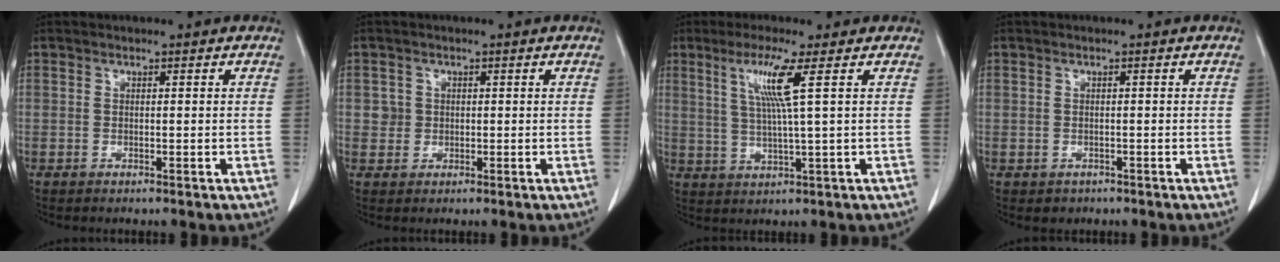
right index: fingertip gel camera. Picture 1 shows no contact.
{"total": 1.9, "force": [0.3, 1.9, 0.1], "torque": [0.006, 0.003, 0.003]}
{"total": 6.6, "force": [2.5, -1.3, 5.9], "torque": [-0.120, -0.003, 0.053]}
{"total": 1.4, "force": [-0.7, 1.2, 0.1], "torque": [-0.004, 0.002, -0.006]}